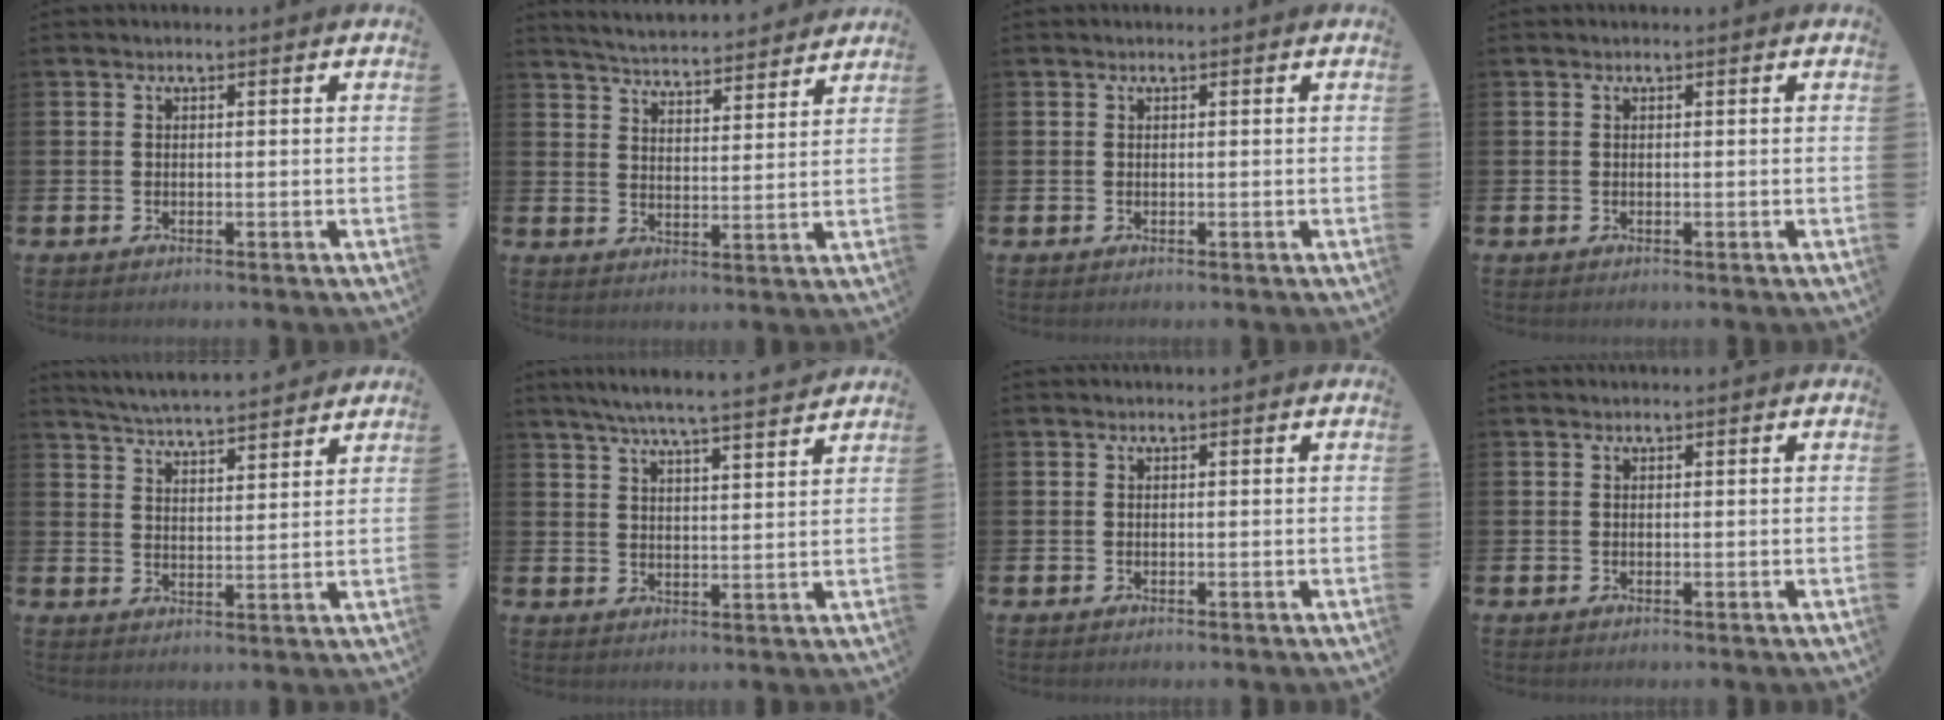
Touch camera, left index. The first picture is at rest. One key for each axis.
{"total": 5.2, "fx": 5.1, "fy": 0.3, "fz": 0.4, "tx": -0.025, "ty": -0.041, "tz": 0.090}
{"total": 0.0}
{"total": 0.0}
{"total": 5.1, "fx": 5.1, "fy": 0.0, "fz": 0.4, "tx": -0.034, "ty": -0.031, "tz": 0.092}
{"total": 6.3, "fx": 5.9, "fy": -0.3, "fz": 2.2, "tx": -0.055, "ty": -0.035, "tz": 0.103}
{"total": 0.0}
{"total": 0.0}